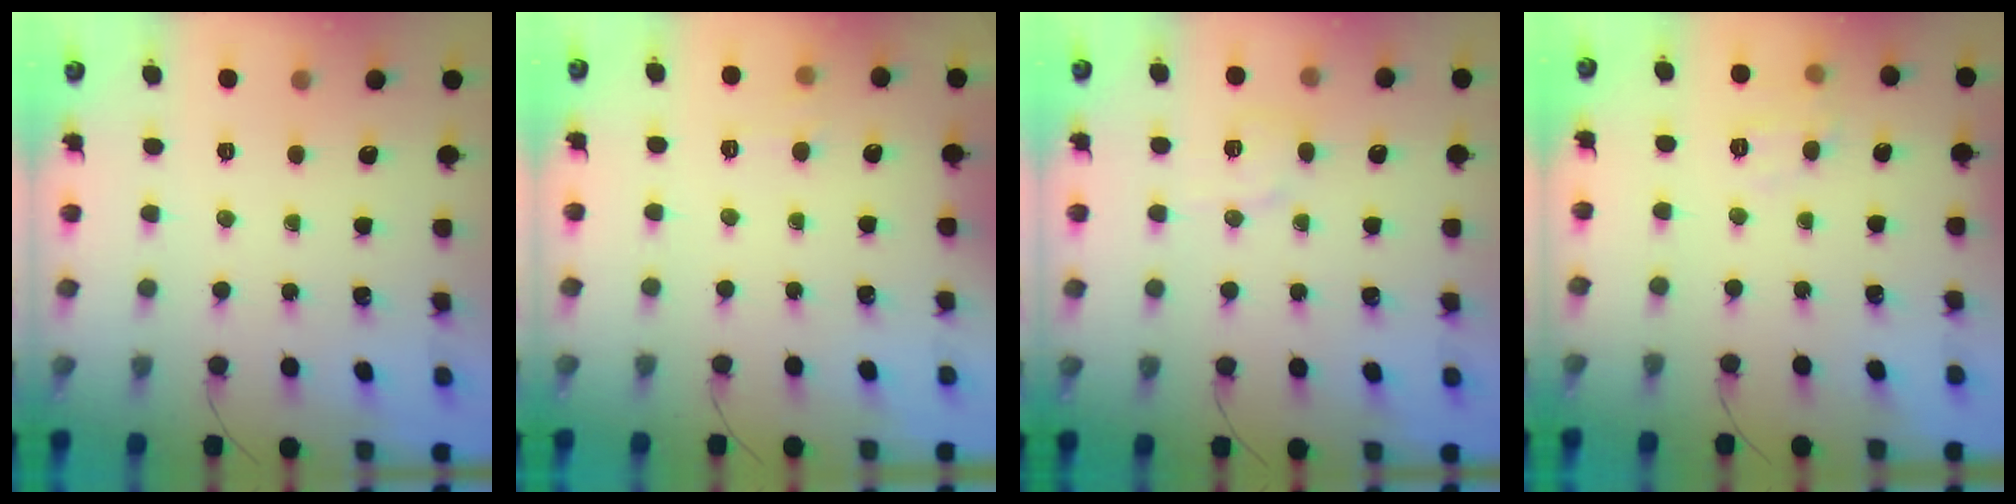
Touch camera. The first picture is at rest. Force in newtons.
{"total": 6.3, "press": 5.9, "slide": 2.0}
{"total": 4.8, "press": 4.5, "slide": 1.5}
{"total": 6.5, "press": 6.3, "slide": 1.2}